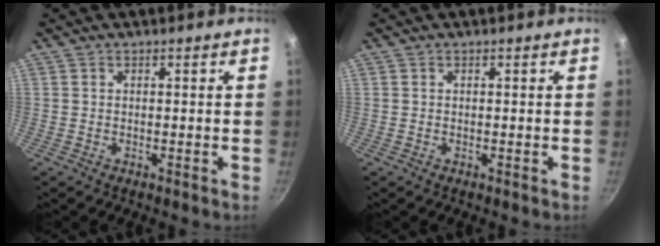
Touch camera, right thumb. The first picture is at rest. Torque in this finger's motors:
{"motor_torque": [0.00, 0.00, 0.25, 0.25, 0.02]}